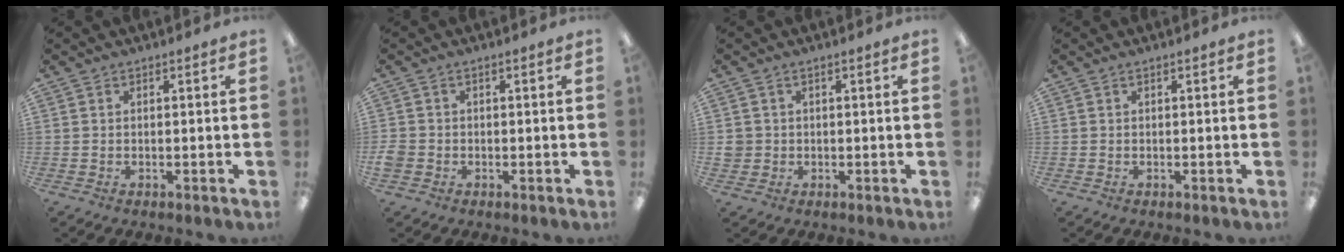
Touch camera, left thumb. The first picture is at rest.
{"total": 2.5, "force": [-0.8, 2.1, 1.3], "torque": [-0.020, 0.007, -0.013]}
{"total": 2.2, "force": [0.1, 2.1, 0.6], "torque": [-0.012, 0.004, 0.000]}
{"total": 0.0}